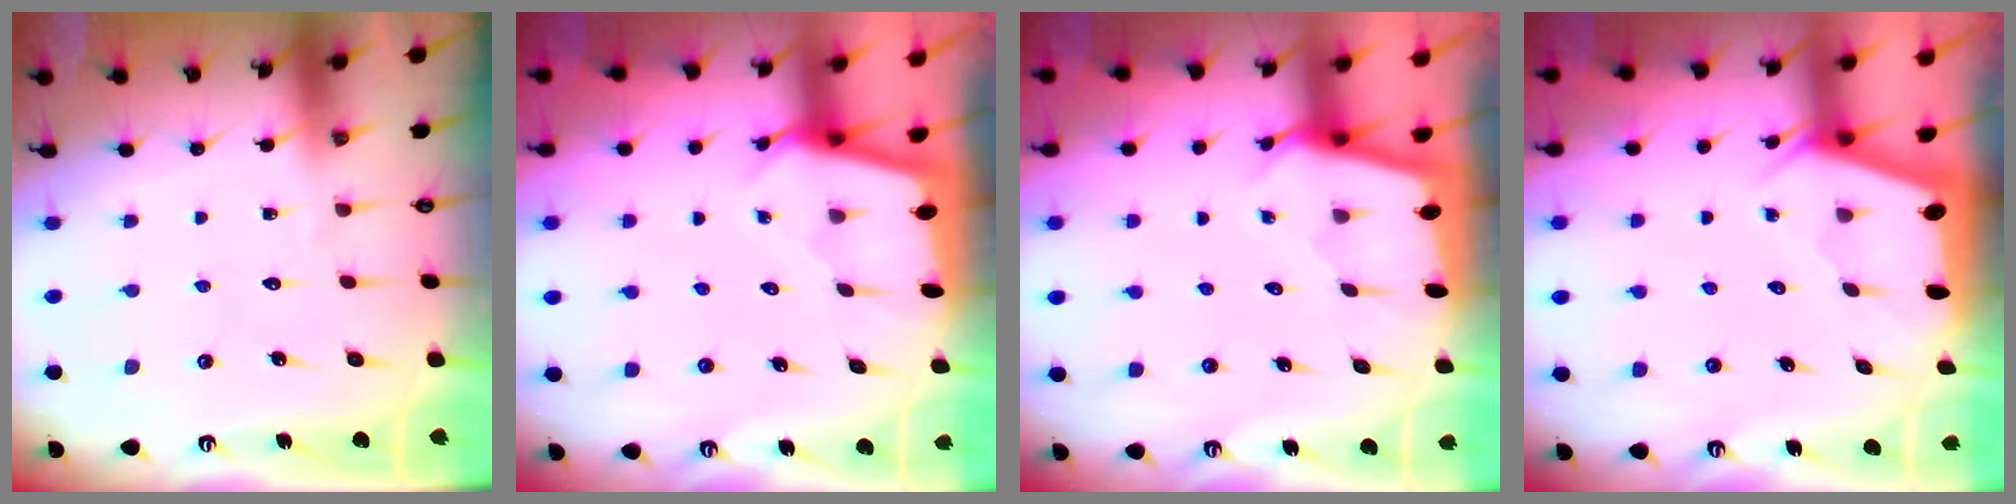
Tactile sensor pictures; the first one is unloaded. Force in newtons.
{"total": 2.3, "press": 2.3, "slide": 0.3}
{"total": 2.3, "press": 2.3, "slide": 0.3}
{"total": 2.9, "press": 2.9, "slide": 0.1}